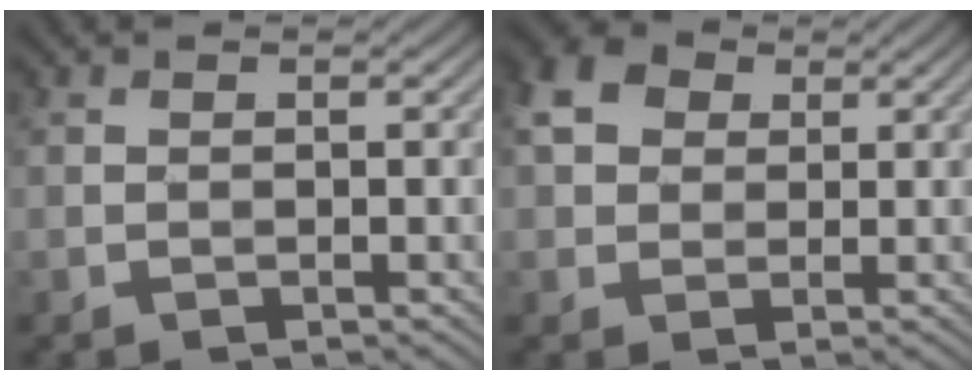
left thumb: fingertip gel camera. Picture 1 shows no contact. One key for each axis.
{"total": 5.6, "fx": 1.8, "fy": 4.5, "fz": 2.9, "tx": -0.077, "ty": 0.014, "tz": 0.026}